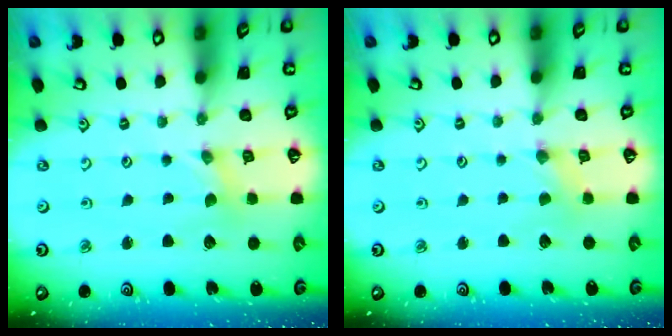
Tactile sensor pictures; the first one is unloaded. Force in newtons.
{"total": 0.5, "press": 0.5, "slide": 0.1}